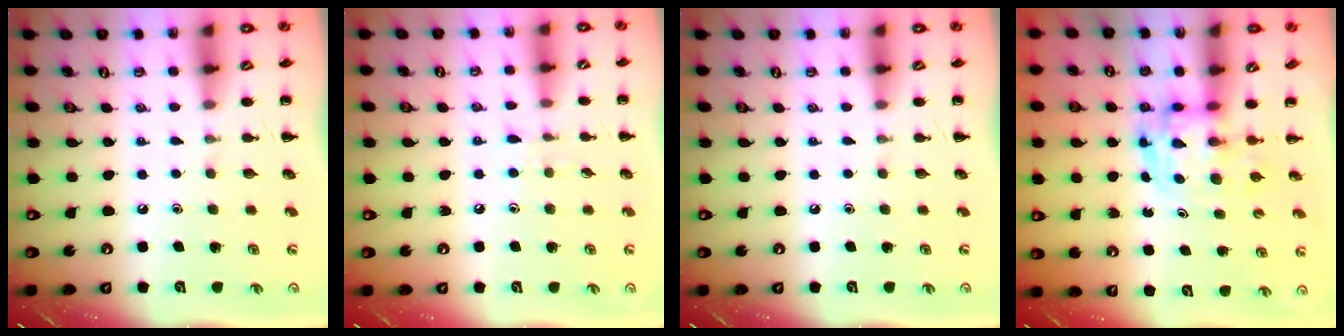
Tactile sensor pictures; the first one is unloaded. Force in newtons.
{"total": 5.2, "press": 4.7, "slide": 2.1}
{"total": 0.0}
{"total": 3.6, "press": 3.6, "slide": 0.7}